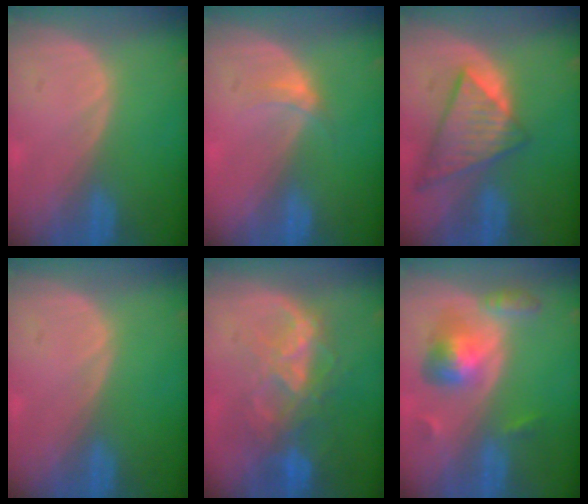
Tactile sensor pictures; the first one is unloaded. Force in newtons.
{"total": 2.3, "press": 1.9, "slide": 1.3}
{"total": 9.0, "press": 7.9, "slide": 4.4}
{"total": 0.0}
{"total": 8.3, "press": 7.4, "slide": 3.8}
{"total": 6.4, "press": 5.9, "slide": 2.5}